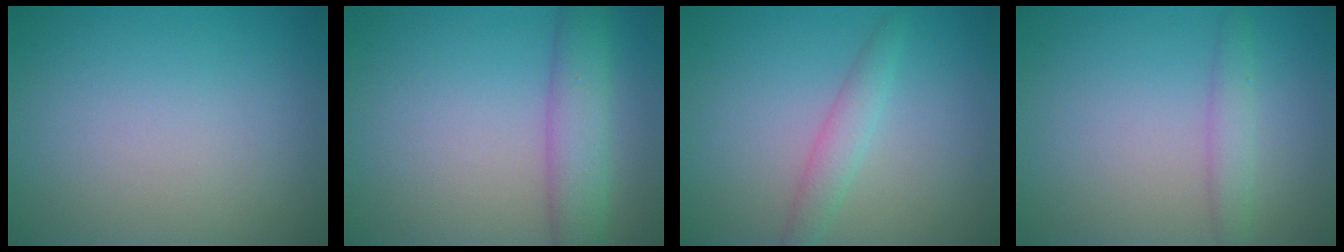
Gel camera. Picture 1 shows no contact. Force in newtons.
{"total": 4.3, "press": 4.3, "slide": 0.1}
{"total": 2.1, "press": 2.1, "slide": 0.1}
{"total": 1.9, "press": 1.9, "slide": 0.1}